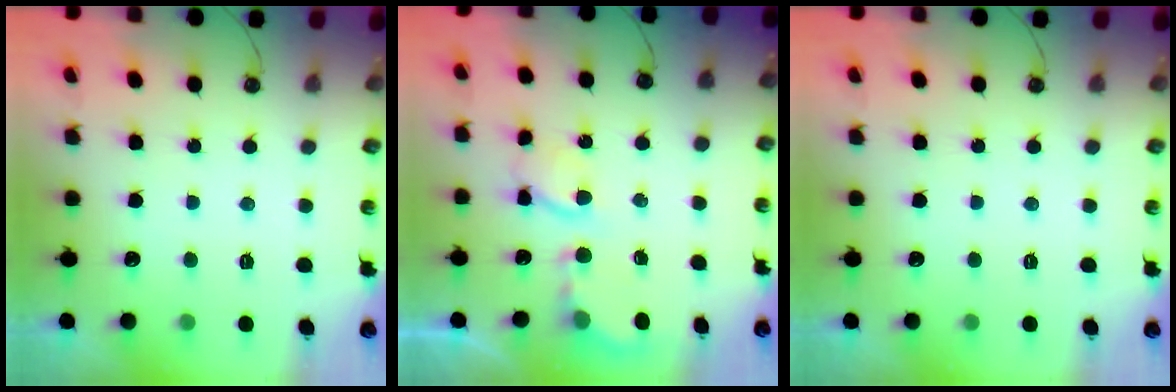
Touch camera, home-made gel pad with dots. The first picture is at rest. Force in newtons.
{"total": 5.0, "press": 5.0, "slide": 0.1}
{"total": 0.0}